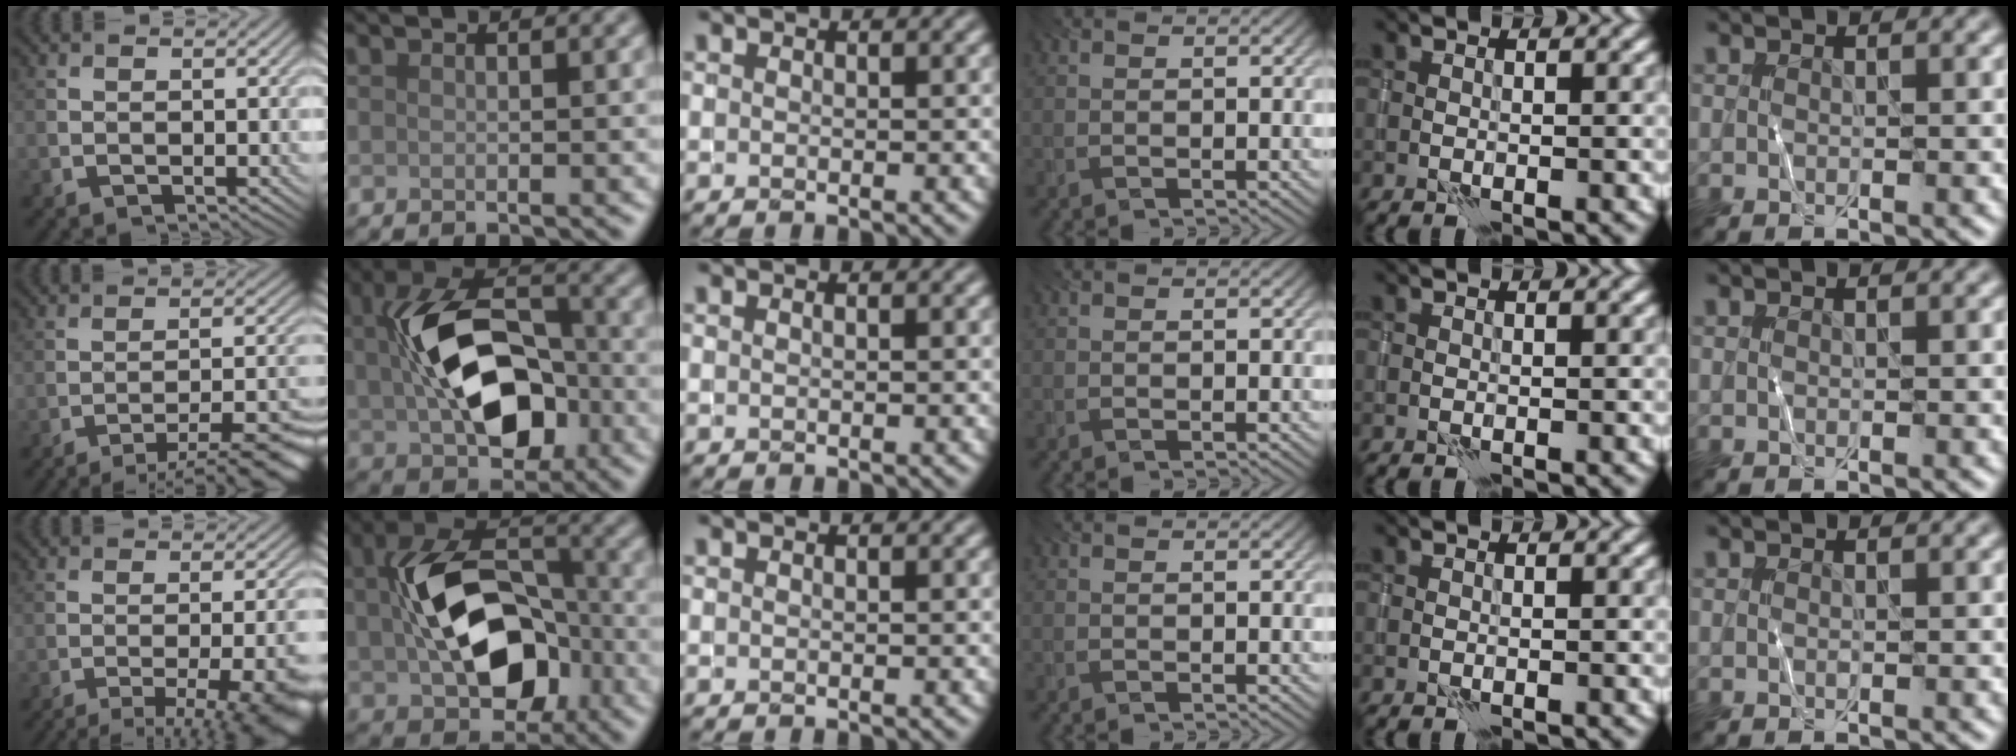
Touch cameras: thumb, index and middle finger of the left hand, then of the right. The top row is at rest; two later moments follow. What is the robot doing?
{"motion": "wrap", "object": "thread"}